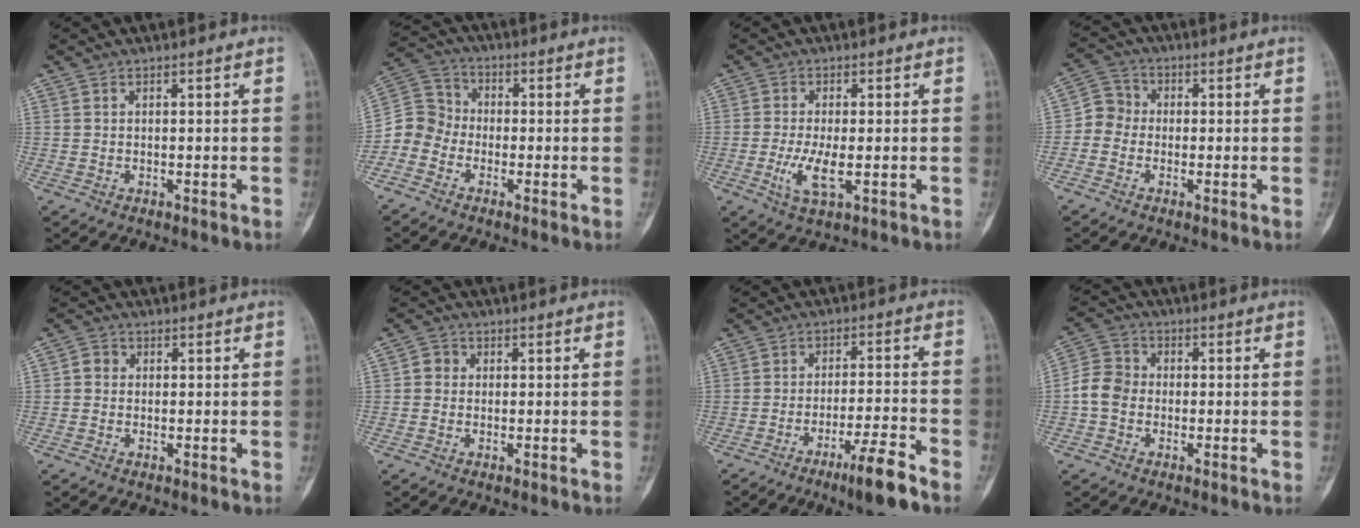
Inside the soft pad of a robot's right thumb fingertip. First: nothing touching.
{"total": 6.8, "force": [-3.1, 5.7, 2.0], "torque": [-0.023, 0.033, -0.077]}
{"total": 5.7, "force": [-1.2, 1.8, 5.2], "torque": [-0.114, -0.012, -0.021]}
{"total": 4.6, "force": [-1.1, 4.2, 1.6], "torque": [-0.012, 0.013, -0.039]}
{"total": 2.0, "force": [-0.1, 1.8, 0.8], "torque": [-0.004, 0.006, -0.008]}
{"total": 2.3, "force": [-0.1, 2.1, 0.9], "torque": [-0.002, 0.007, -0.009]}
{"total": 8.7, "force": [-5.8, 0.5, 6.5], "torque": [-0.118, 0.026, -0.098]}
{"total": 6.0, "force": [-1.3, 5.0, 3.1], "torque": [-0.045, 0.019, -0.040]}